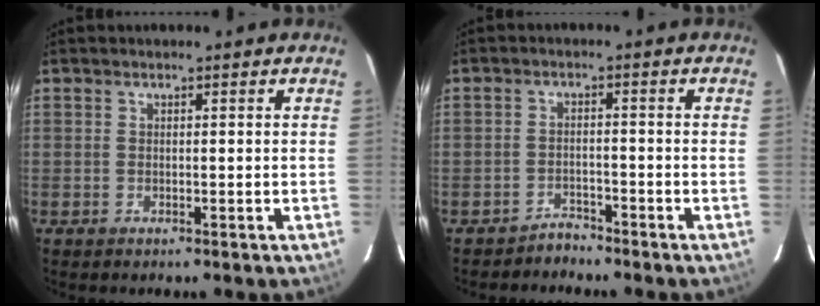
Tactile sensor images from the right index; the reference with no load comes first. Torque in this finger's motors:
{"motor_torque": [-0.04, -0.02, -0.20, -0.14]}